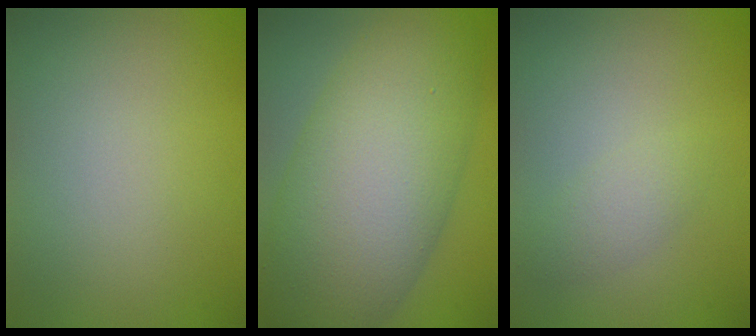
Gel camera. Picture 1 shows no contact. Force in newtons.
{"total": 11.6, "press": 11.6, "slide": 0.4}
{"total": 1.4, "press": 1.4, "slide": 0.1}